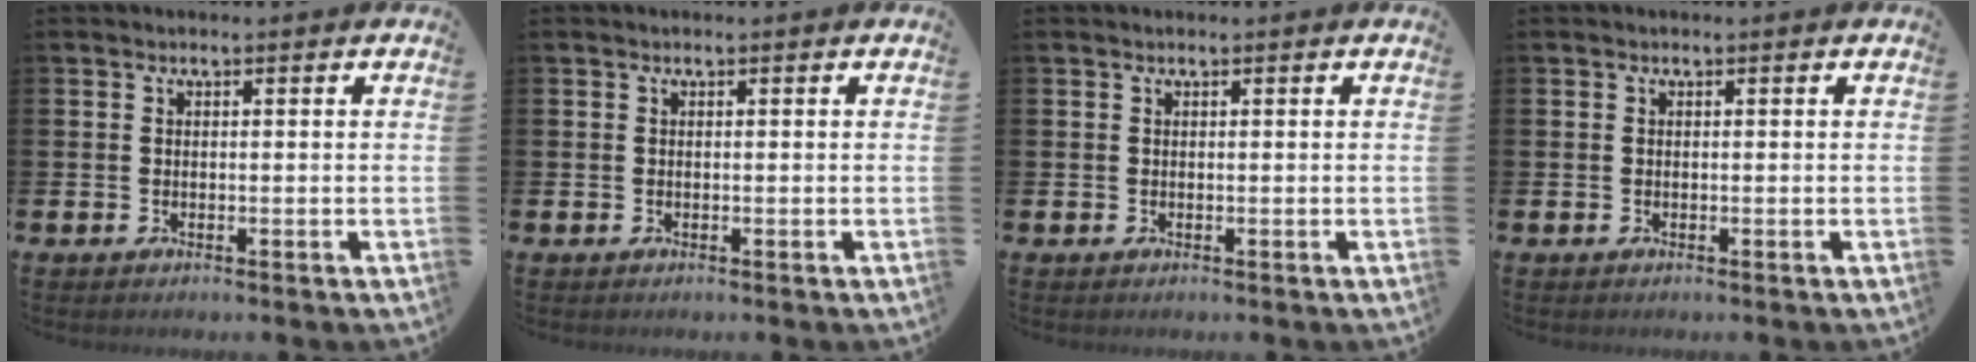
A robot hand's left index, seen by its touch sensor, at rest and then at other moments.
{"total": 0.0}
{"total": 0.0}
{"total": 0.0}